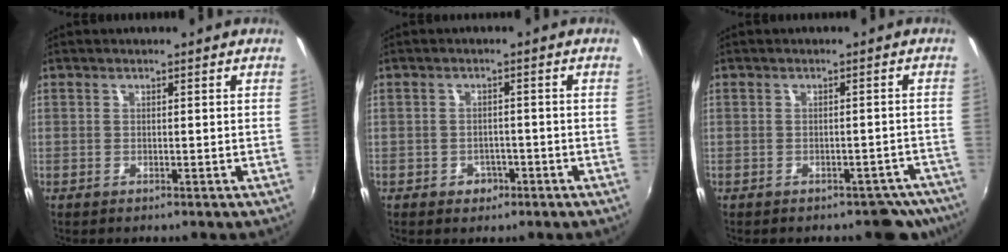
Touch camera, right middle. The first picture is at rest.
{"total": 3.0, "force": [-1.5, 2.5, 0.8], "torque": [-0.019, 0.002, -0.020]}
{"total": 6.2, "force": [-5.1, 3.2, 1.1], "torque": [-0.004, 0.024, -0.041]}